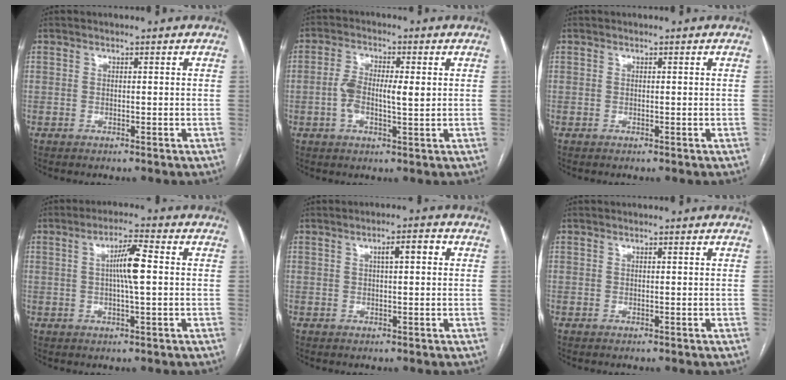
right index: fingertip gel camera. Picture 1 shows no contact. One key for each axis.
{"total": 6.2, "fx": 0.1, "fy": 2.1, "fz": 5.9, "tx": -0.118, "ty": 0.015, "tz": 0.001}
{"total": 0.0}
{"total": 6.0, "fx": 0.6, "fy": 0.3, "fz": 6.0, "tx": -0.108, "ty": 0.005, "tz": 0.007}
{"total": 3.5, "fx": 1.0, "fy": 0.8, "fz": 3.3, "tx": -0.054, "ty": 0.014, "tz": 0.014}
{"total": 0.0}